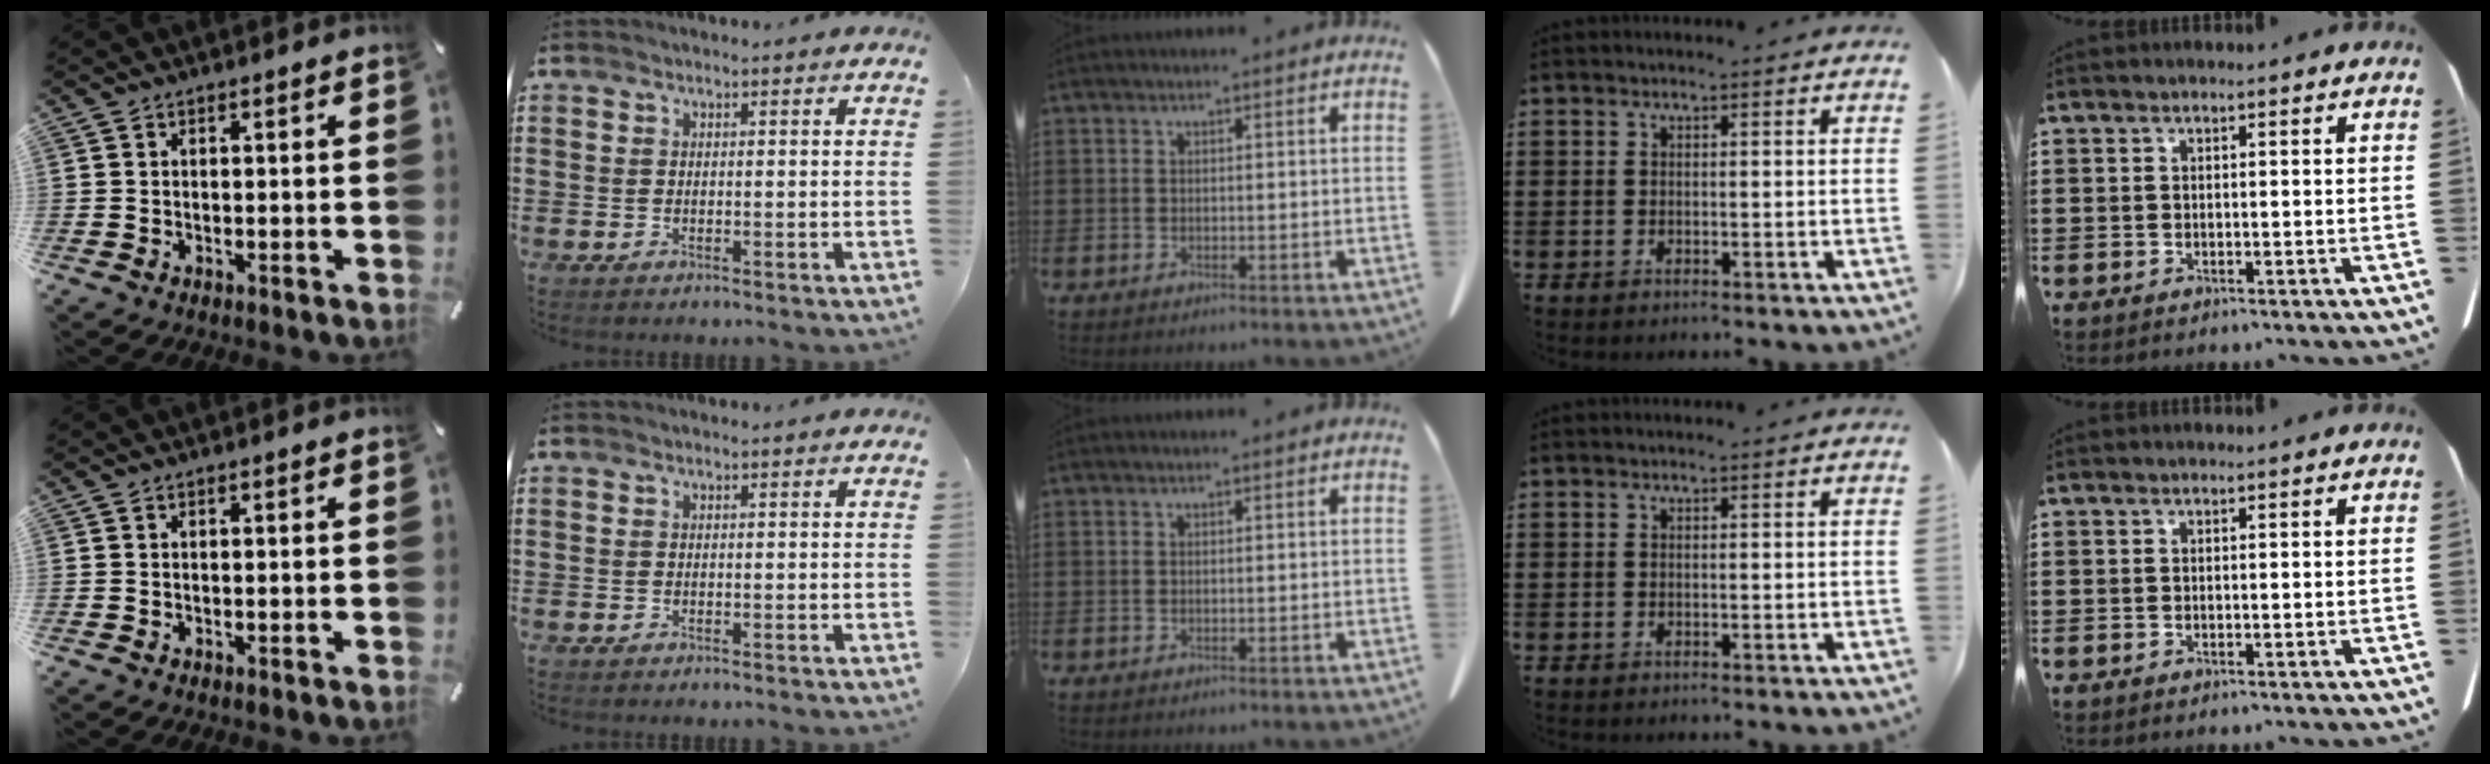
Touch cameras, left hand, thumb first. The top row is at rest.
{}